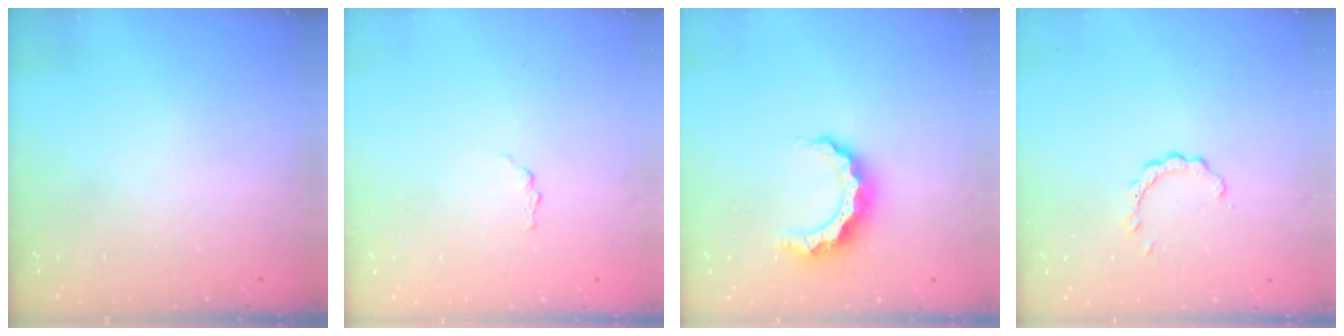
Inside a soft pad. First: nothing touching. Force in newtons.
{"total": 0.8, "press": 0.8, "slide": 0.1}
{"total": 8.4, "press": 8.3, "slide": 0.8}
{"total": 2.3, "press": 2.3, "slide": 0.3}